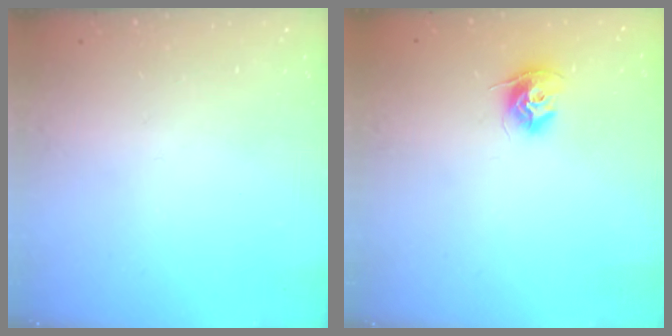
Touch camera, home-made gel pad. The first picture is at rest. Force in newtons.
{"total": 9.7, "press": 9.7, "slide": 0.5}